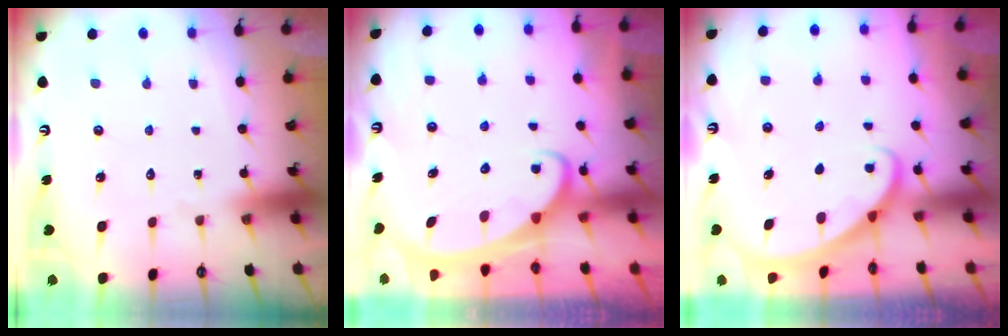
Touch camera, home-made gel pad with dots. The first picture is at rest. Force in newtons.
{"total": 2.8, "press": 2.8, "slide": 0.2}
{"total": 1.9, "press": 1.9, "slide": 0.1}